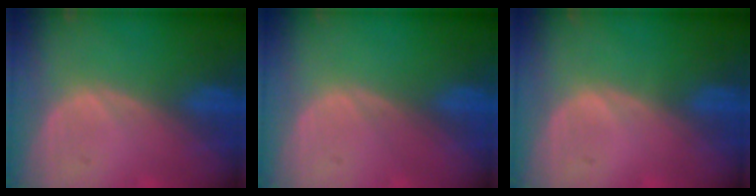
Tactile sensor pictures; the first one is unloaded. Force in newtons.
{"total": 0.0}
{"total": 0.0}